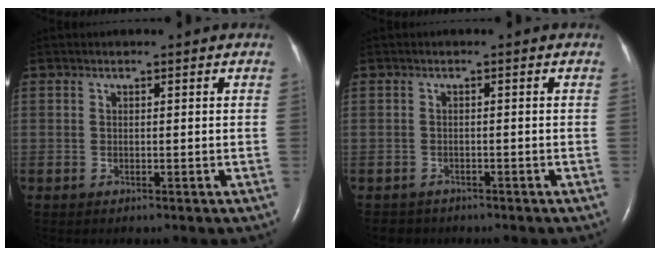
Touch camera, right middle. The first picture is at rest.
{"total": 1.9, "force": [-1.6, 1.0, -0.3], "torque": [-0.001, 0.002, -0.026]}